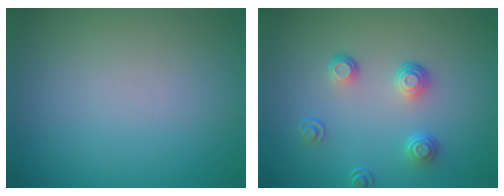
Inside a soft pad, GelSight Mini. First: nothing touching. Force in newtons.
{"total": 2.6, "press": 1.7, "slide": 2.0}